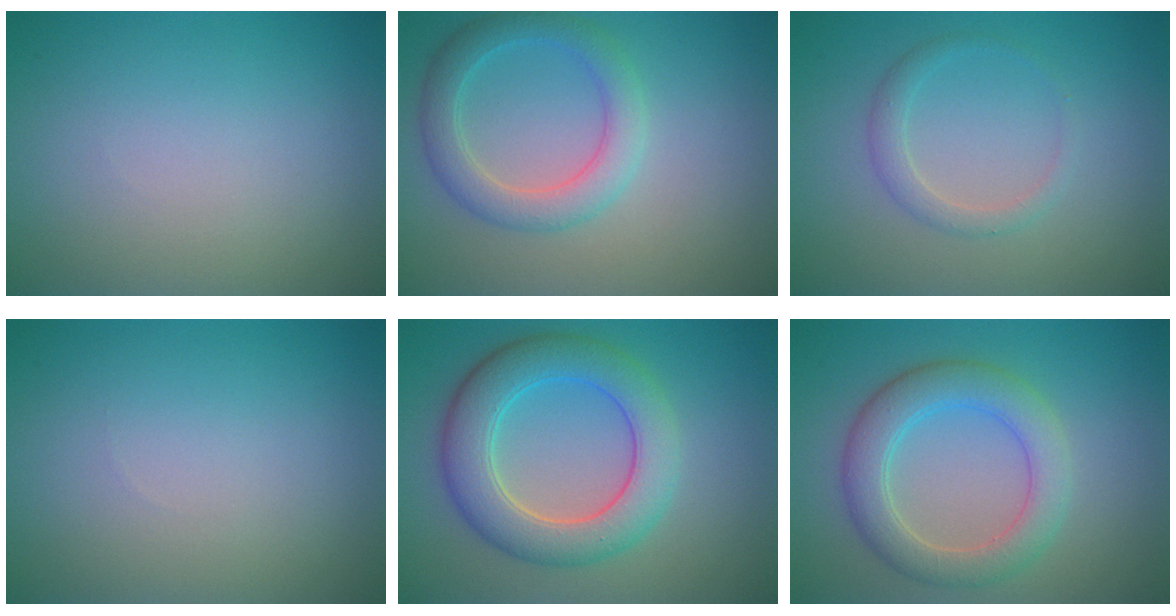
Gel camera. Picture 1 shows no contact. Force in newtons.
{"total": 3.6, "press": 3.6, "slide": 0.1}
{"total": 1.6, "press": 1.6, "slide": 0.1}
{"total": 0.0}
{"total": 6.7, "press": 6.7, "slide": 0.4}
{"total": 4.9, "press": 4.9, "slide": 0.4}